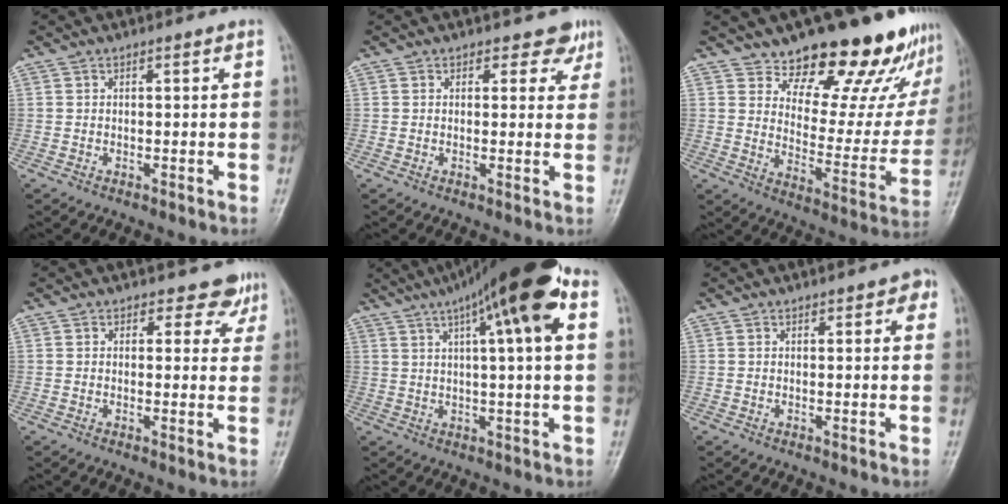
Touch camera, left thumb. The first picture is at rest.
{"total": 3.2, "force": [2.2, 2.2, 0.6], "torque": [0.021, -0.012, 0.018]}
{"total": 21.9, "force": [17.5, 8.9, 9.6], "torque": [-0.075, -0.121, 0.232]}
{"total": 4.0, "force": [3.0, 2.6, 0.5], "torque": [0.023, -0.020, 0.023]}
{"total": 17.9, "force": [7.7, 3.4, 15.9], "torque": [-0.245, 0.022, 0.111]}
{"total": 2.6, "force": [1.3, 1.3, 1.8], "torque": [-0.007, -0.001, 0.013]}